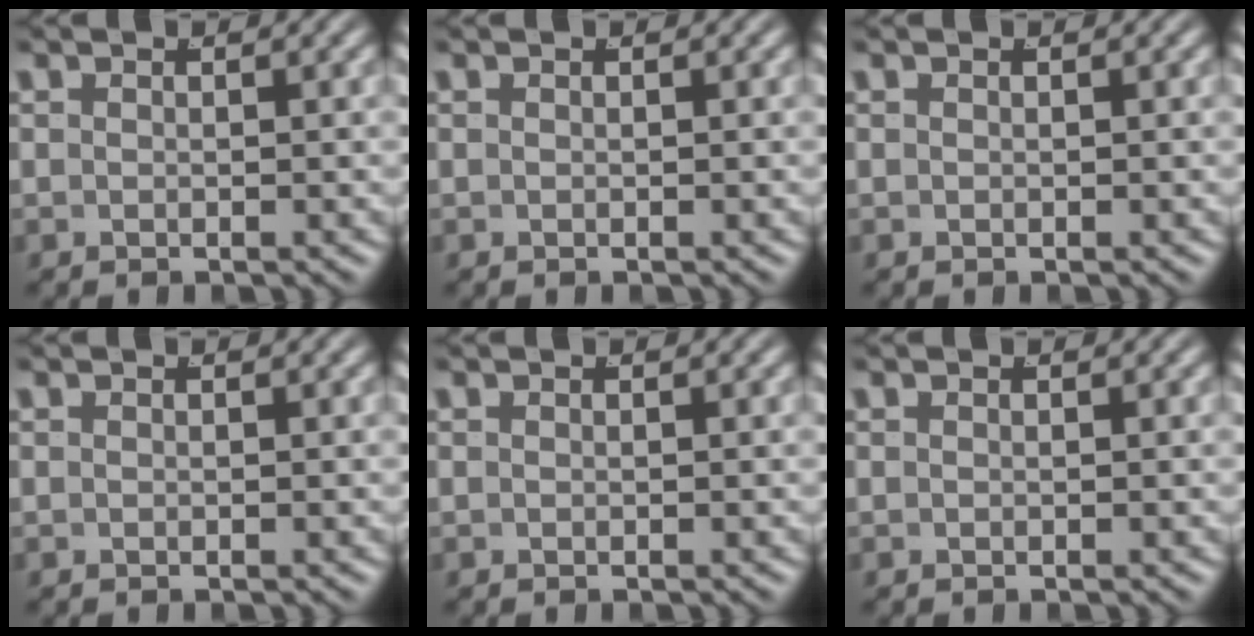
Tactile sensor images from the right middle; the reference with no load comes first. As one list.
[{"total": 0.0}, {"total": 0.0}, {"total": 0.0}, {"total": 0.0}, {"total": 0.0}]